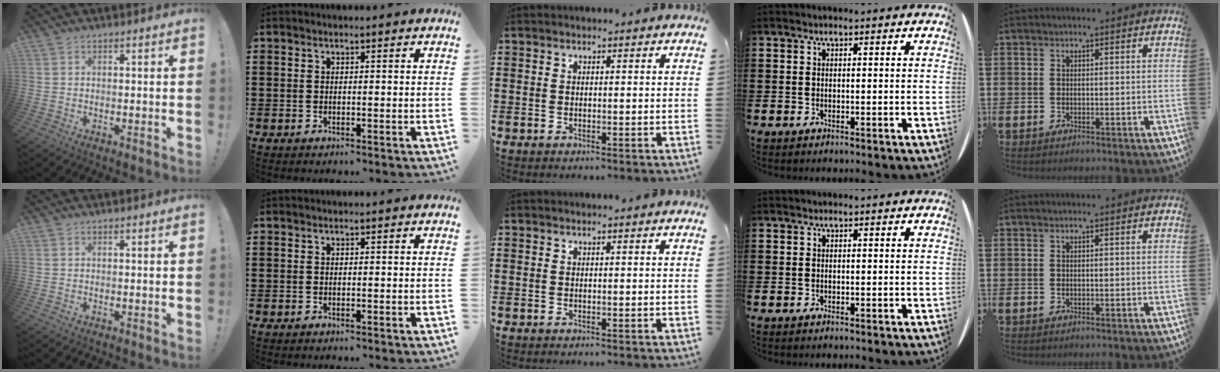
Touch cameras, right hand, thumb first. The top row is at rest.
{}